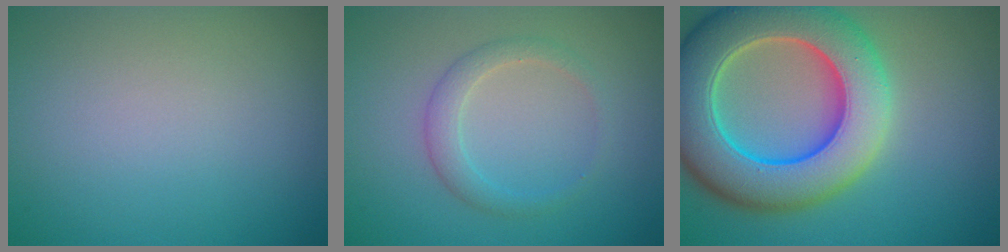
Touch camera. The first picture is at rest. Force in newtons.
{"total": 2.1, "press": 2.1, "slide": 0.2}
{"total": 12.1, "press": 12.1, "slide": 0.6}